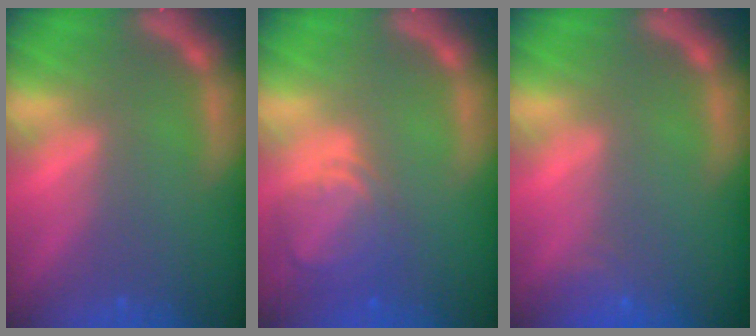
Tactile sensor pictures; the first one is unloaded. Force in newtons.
{"total": 5.0}
{"total": 1.9}